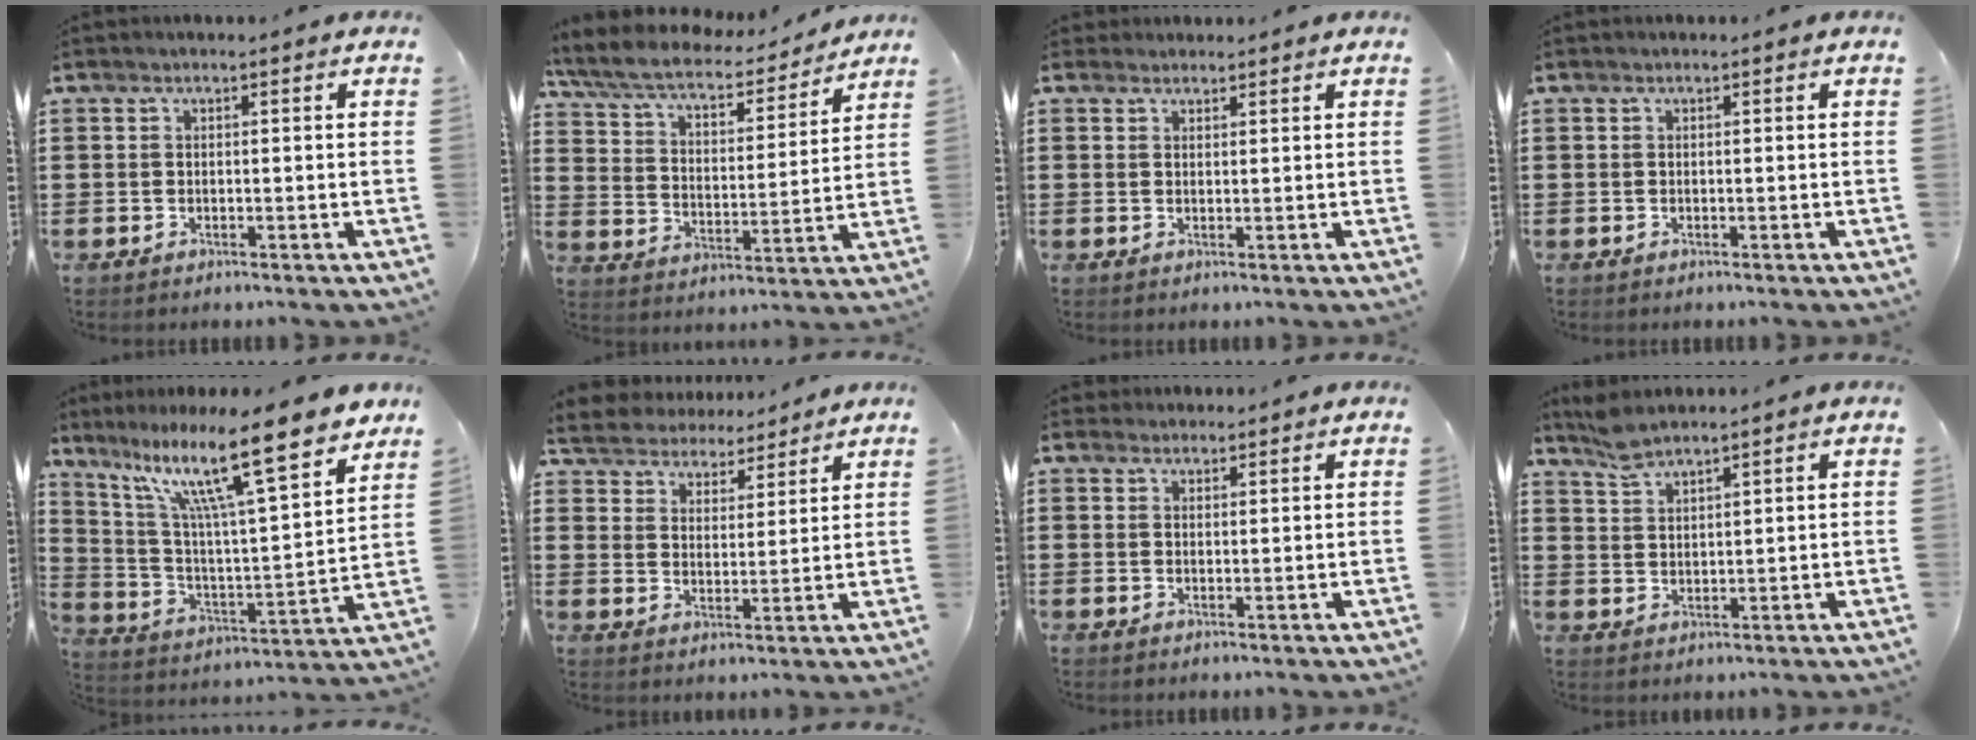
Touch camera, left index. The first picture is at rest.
{"total": 7.0, "force": [6.1, 1.5, 3.1], "torque": [-0.087, -0.037, 0.101]}
{"total": 1.5, "force": [1.5, 0.5, 0.0], "torque": [-0.003, 0.003, 0.030]}
{"total": 0.0}
{"total": 15.1, "force": [10.6, 1.8, 10.6], "torque": [-0.219, -0.058, 0.169]}
{"total": 5.1, "force": [4.9, 0.9, -0.9], "torque": [-0.012, -0.029, 0.087]}
{"total": 1.7, "force": [1.5, 0.7, -0.1], "torque": [-0.003, 0.005, 0.031]}
{"total": 3.4, "force": [3.1, 0.6, 1.4], "torque": [-0.036, -0.002, 0.058]}